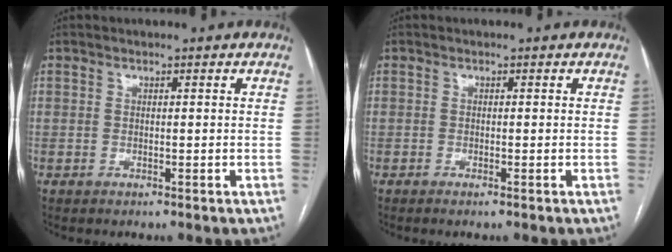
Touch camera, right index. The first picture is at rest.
{"total": 0.7, "force": [-0.5, -0.1, 0.5], "torque": [-0.011, 0.000, -0.008]}